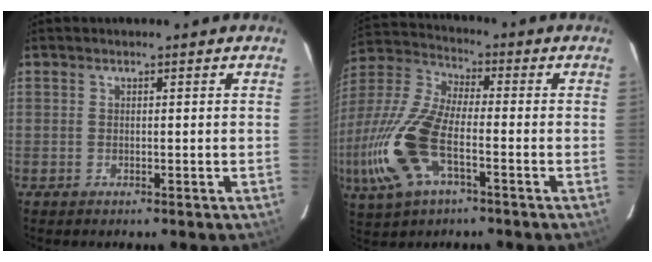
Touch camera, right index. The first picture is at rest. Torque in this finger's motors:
{"motor_torque": [1.83, -0.31, 1.06, 0.21]}